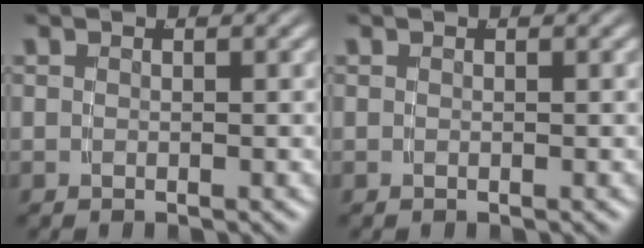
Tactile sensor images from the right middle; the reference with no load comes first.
{"total": 0.0}